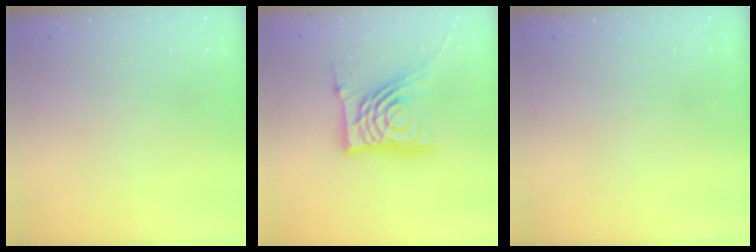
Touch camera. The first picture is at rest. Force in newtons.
{"total": 18.6, "press": 18.6, "slide": 1.6}
{"total": 0.0}